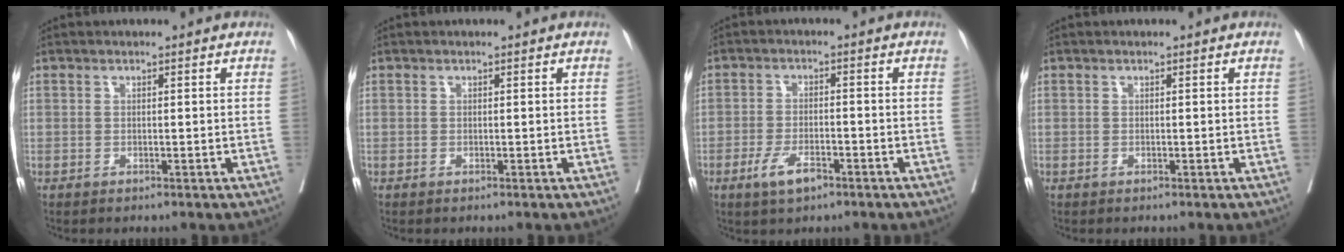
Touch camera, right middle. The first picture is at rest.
{"total": 0.0}
{"total": 4.8, "force": [-2.8, 1.6, 3.5], "torque": [-0.071, -0.003, -0.048]}
{"total": 0.0}